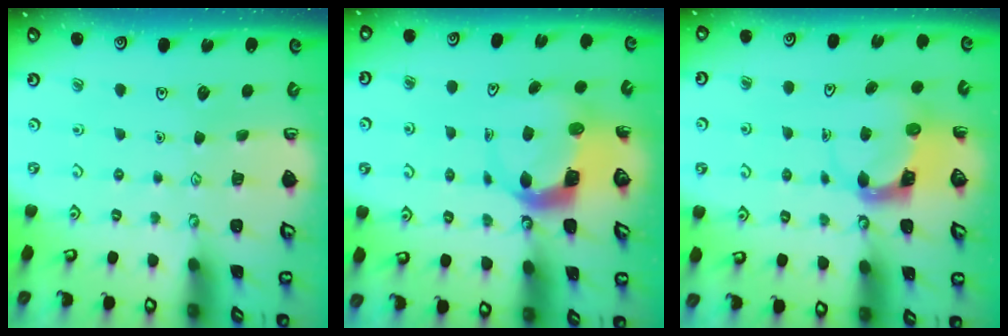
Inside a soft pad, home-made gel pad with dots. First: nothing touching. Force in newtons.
{"total": 5.6, "press": 5.5, "slide": 0.9}
{"total": 3.7, "press": 3.7, "slide": 0.5}